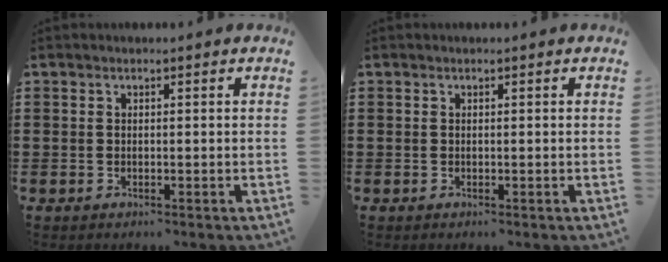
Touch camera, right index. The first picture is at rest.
{"total": 0.0}